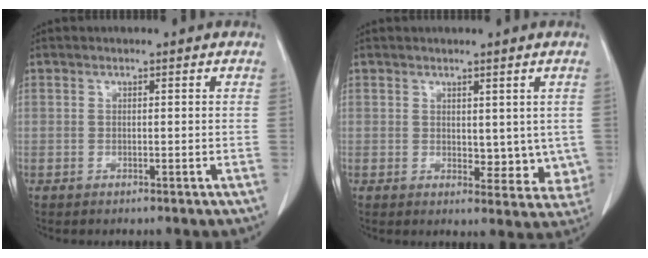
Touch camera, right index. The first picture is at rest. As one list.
[{"total": 5.4, "force": [0.8, 3.4, 4.1], "torque": [-0.027, -0.013, 0.016]}]